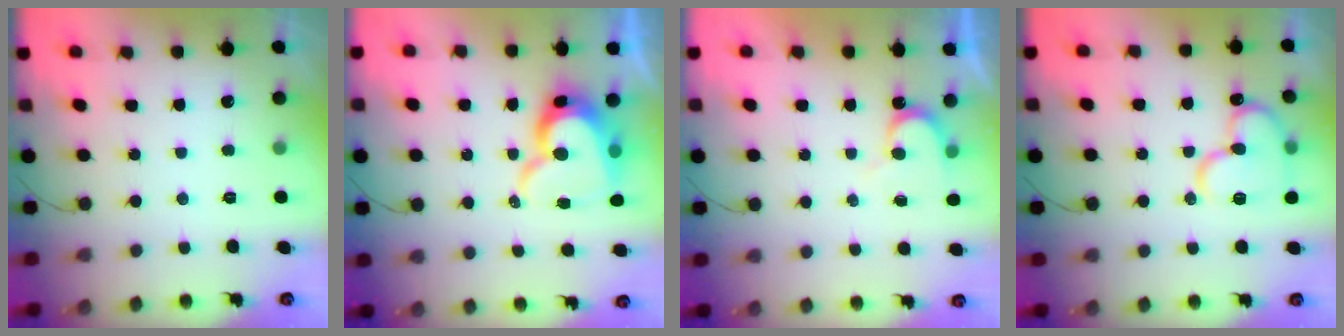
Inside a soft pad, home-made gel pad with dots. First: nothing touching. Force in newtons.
{"total": 15.3, "press": 15.2, "slide": 1.7}
{"total": 6.4, "press": 6.4, "slide": 0.4}
{"total": 13.9, "press": 13.8, "slide": 2.0}